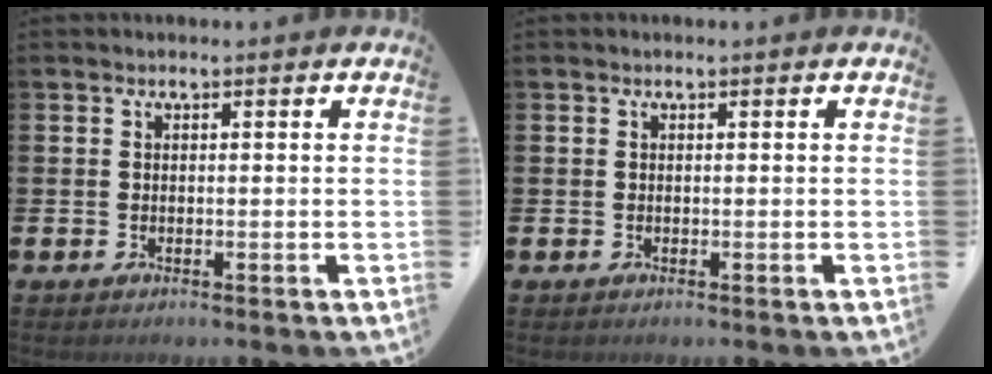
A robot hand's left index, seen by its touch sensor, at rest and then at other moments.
{"total": 0.0}